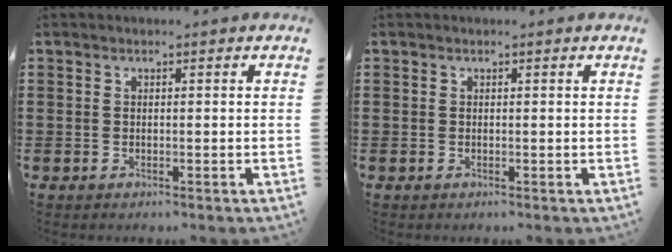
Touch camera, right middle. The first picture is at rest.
{"total": 0.0}